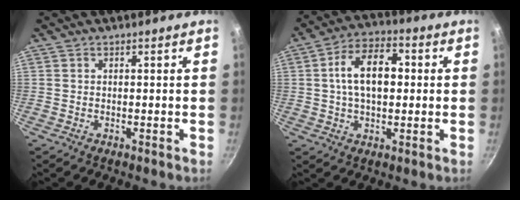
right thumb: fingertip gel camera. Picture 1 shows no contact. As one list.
[{"total": 12.0, "force": [1.2, 7.1, 9.6], "torque": [-0.136, 0.025, 0.011]}]